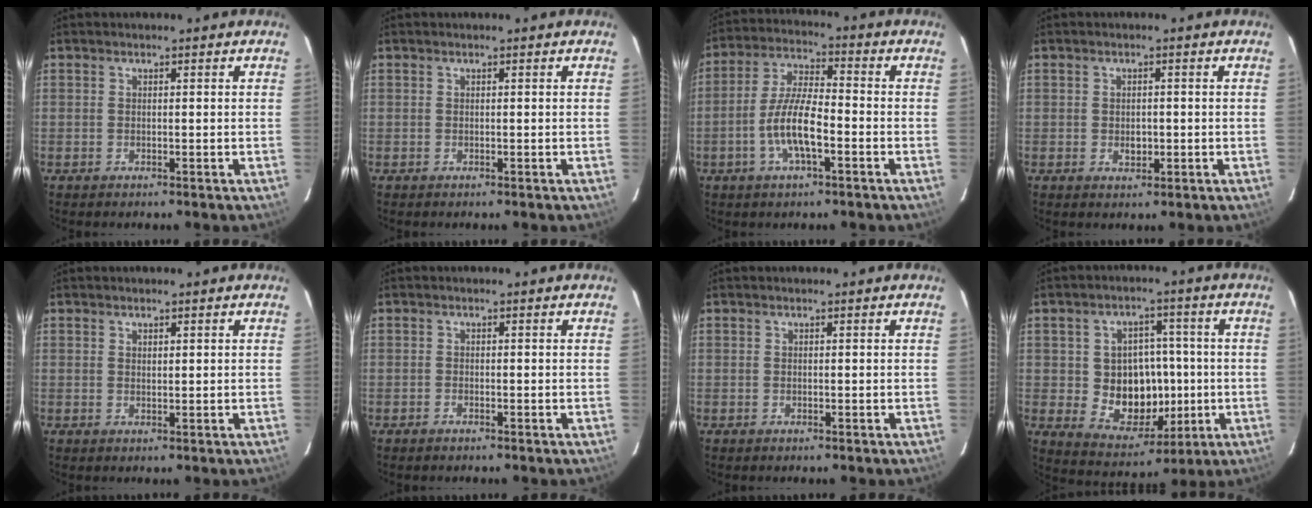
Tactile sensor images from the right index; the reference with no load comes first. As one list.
[{"total": 0.0}, {"total": 9.4, "force": [-3.4, 2.5, 8.4], "torque": [-0.174, 0.002, -0.064]}, {"total": 2.2, "force": [-0.3, 1.8, 1.3], "torque": [-0.021, 0.000, -0.003]}, {"total": 0.9, "force": [0.6, 0.4, 0.5], "torque": [-0.007, 0.002, 0.012]}, {"total": 0.7, "force": [-0.6, 0.2, 0.2], "torque": [-0.006, 0.001, -0.014]}, {"total": 0.0}, {"total": 11.9, "force": [-1.0, 9.8, 6.6], "torque": [-0.132, 0.006, 0.007]}]